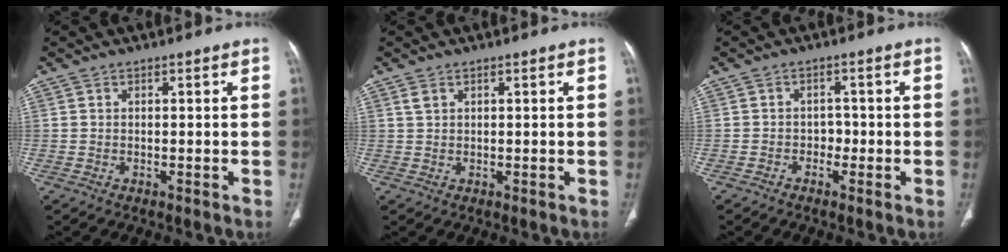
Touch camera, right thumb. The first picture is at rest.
{"total": 1.4, "force": [0.9, 0.8, 0.7], "torque": [-0.013, 0.005, 0.022]}
{"total": 1.9, "force": [-0.8, 1.5, 0.9], "torque": [0.009, 0.012, -0.019]}